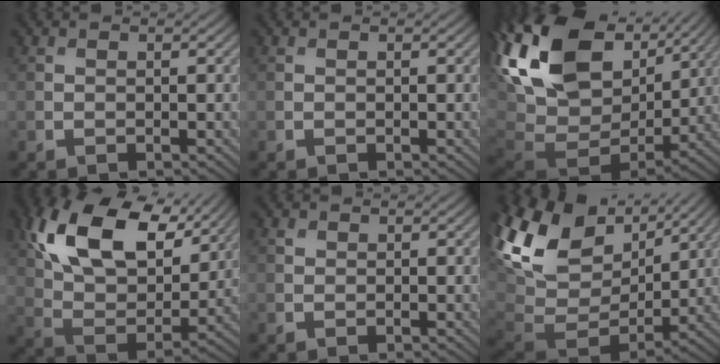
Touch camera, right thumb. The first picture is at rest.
{"total": 0.0}
{"total": 20.2, "force": [6.4, 13.3, 13.8], "torque": [-0.301, 0.008, 0.145]}
{"total": 16.6, "force": [8.2, 8.9, 11.3], "torque": [-0.240, 0.005, 0.152]}
{"total": 0.5, "force": [0.3, 0.4, 0.1], "torque": [-0.003, -0.002, 0.008]}
{"total": 17.3, "force": [6.1, 11.6, 11.4], "torque": [-0.263, -0.002, 0.134]}